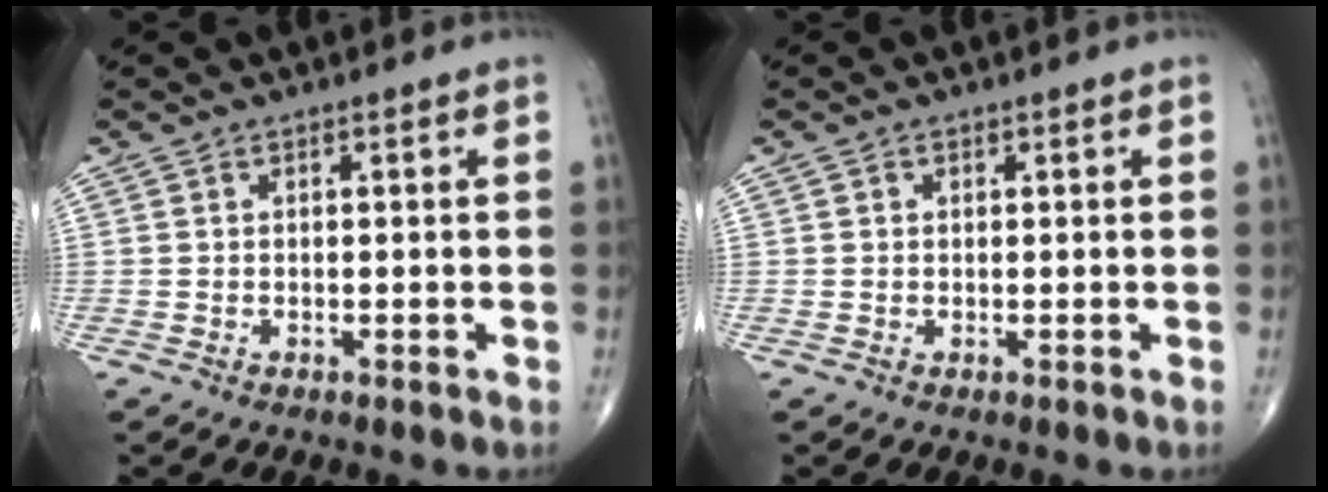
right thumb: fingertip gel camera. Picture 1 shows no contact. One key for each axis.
{"total": 0.5, "fx": 0.2, "fy": 0.5, "fz": 0.1, "tx": 0.001, "ty": 0.000, "tz": 0.003}